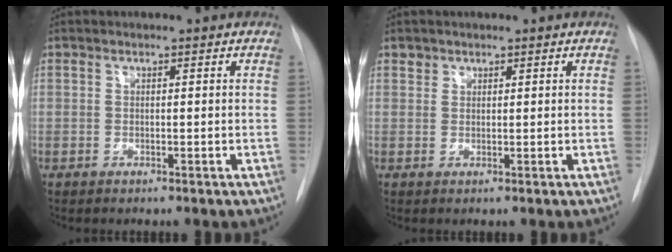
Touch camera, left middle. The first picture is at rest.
{"total": 1.0, "force": [0.8, 0.7, -0.2], "torque": [0.013, -0.001, 0.009]}